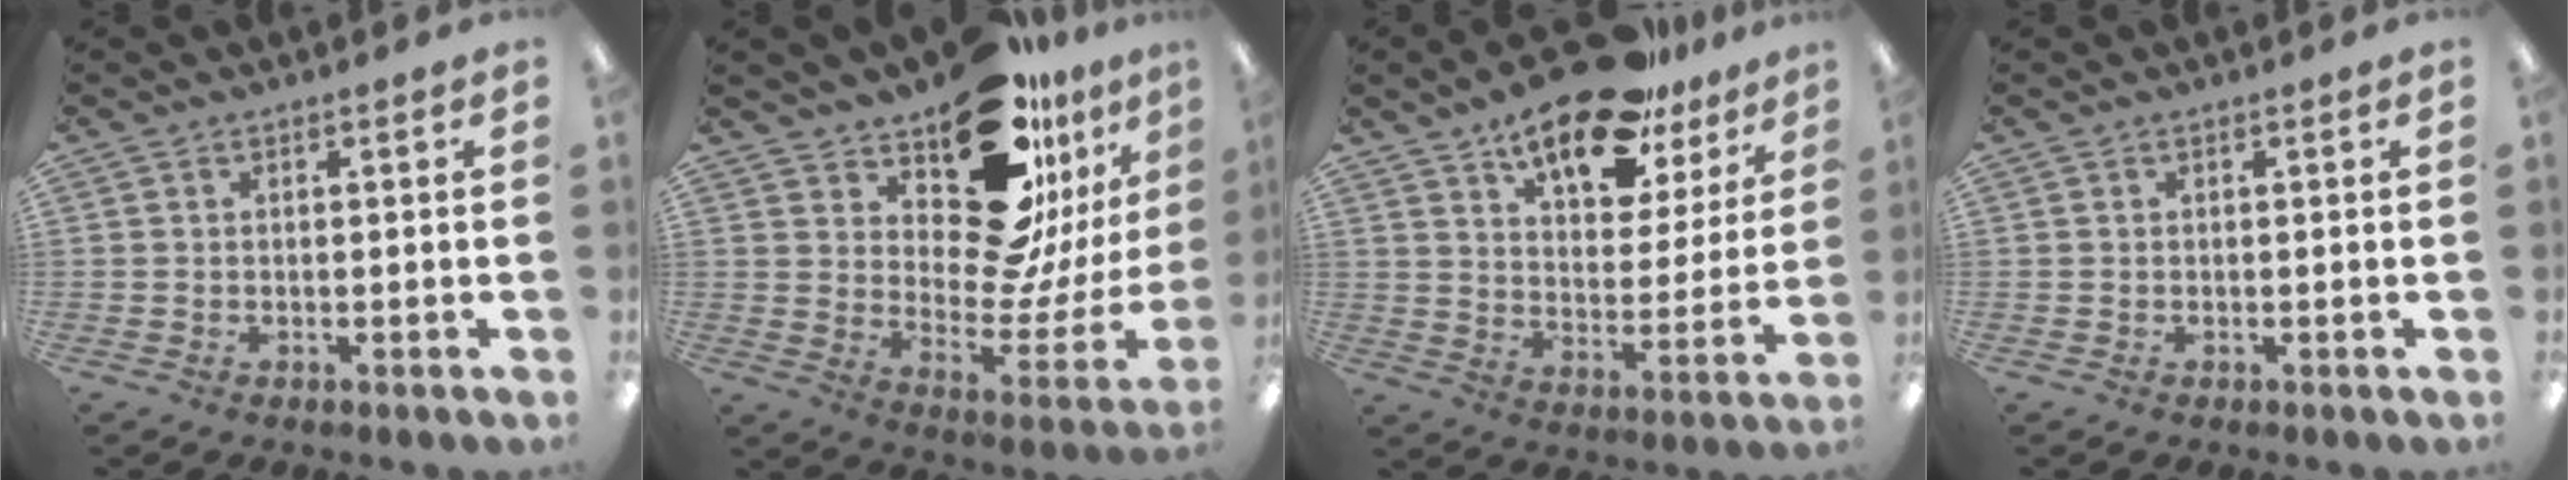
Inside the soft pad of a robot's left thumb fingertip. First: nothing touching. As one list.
[{"total": 21.0, "force": [14.2, 9.2, 12.4], "torque": [-0.171, -0.125, 0.245]}, {"total": 16.9, "force": [12.9, 6.6, 8.6], "torque": [-0.137, -0.074, 0.223]}, {"total": 0.0}]